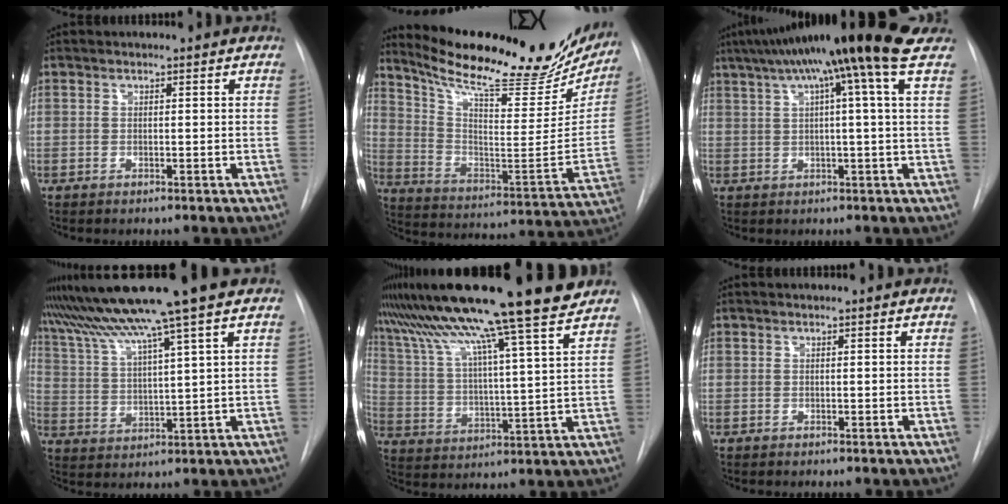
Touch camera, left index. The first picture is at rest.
{"total": 29.1, "force": [24.4, 6.1, 14.6], "torque": [-0.229, -0.051, 0.339]}
{"total": 15.2, "force": [10.1, -1.4, 11.2], "torque": [-0.180, 0.045, 0.135]}
{"total": 13.1, "force": [10.3, -2.4, 7.9], "torque": [-0.140, 0.012, 0.171]}
{"total": 22.7, "force": [18.4, -1.0, 13.3], "torque": [-0.237, 0.003, 0.285]}
{"total": 0.0}